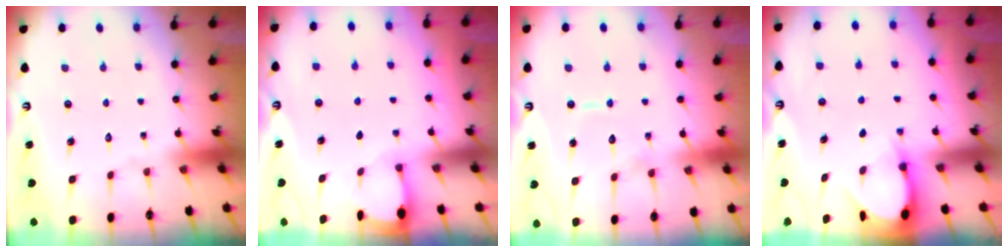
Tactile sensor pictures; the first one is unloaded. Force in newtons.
{"total": 1.6, "press": 1.5, "slide": 0.3}
{"total": 9.0, "press": 9.0, "slide": 0.8}
{"total": 3.3, "press": 3.3, "slide": 0.5}